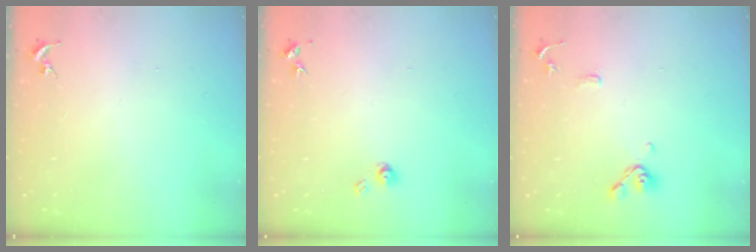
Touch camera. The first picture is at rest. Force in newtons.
{"total": 4.9, "press": 4.9, "slide": 0.5}
{"total": 10.5, "press": 10.4, "slide": 1.9}